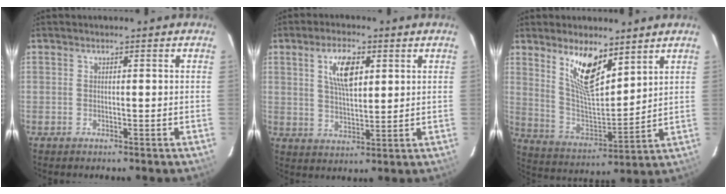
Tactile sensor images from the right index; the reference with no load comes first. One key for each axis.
{"total": 7.9, "fx": 3.1, "fy": 3.3, "fz": 6.5, "tx": -0.118, "ty": 0.008, "tz": 0.058}
{"total": 12.4, "fx": 7.8, "fy": 4.2, "fz": 8.7, "tx": -0.163, "ty": -0.005, "tz": 0.158}